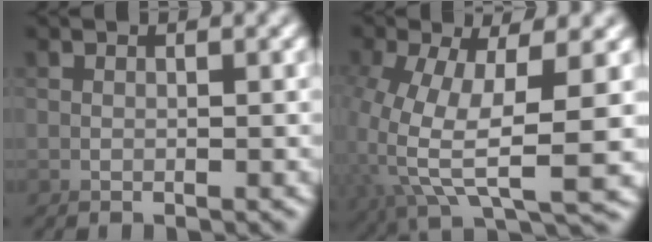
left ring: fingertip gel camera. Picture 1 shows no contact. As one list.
[{"total": 3.6, "force": [0.9, -1.3, 3.2], "torque": [-0.093, 0.018, 0.006]}]